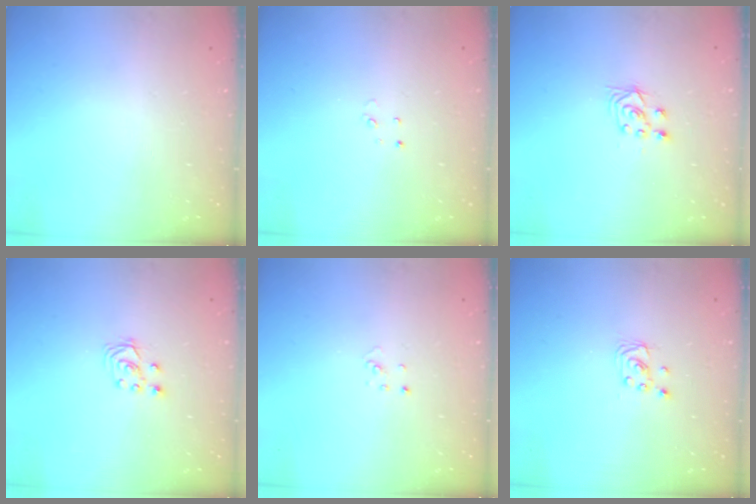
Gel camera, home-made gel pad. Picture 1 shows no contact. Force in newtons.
{"total": 2.3, "press": 2.3, "slide": 0.2}
{"total": 3.8, "press": 3.7, "slide": 0.9}
{"total": 2.8, "press": 2.7, "slide": 0.7}
{"total": 2.1, "press": 2.1, "slide": 0.1}
{"total": 1.9, "press": 1.9, "slide": 0.1}